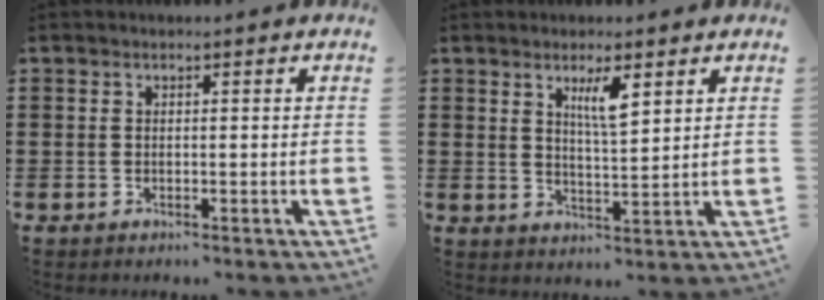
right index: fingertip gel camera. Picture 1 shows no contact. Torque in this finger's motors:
{"motor_torque": [0.47, 0.01, 0.39, 0.07]}